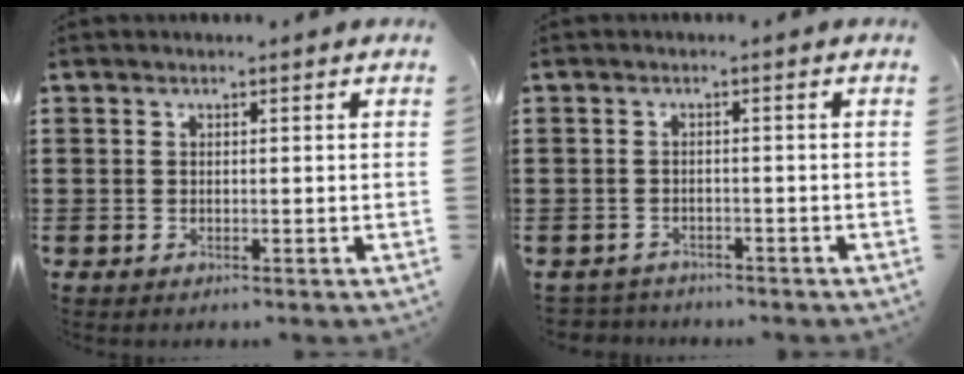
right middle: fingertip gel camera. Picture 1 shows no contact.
{"total": 1.6, "force": [-1.6, 0.3, -0.2], "torque": [-0.001, 0.002, -0.037]}